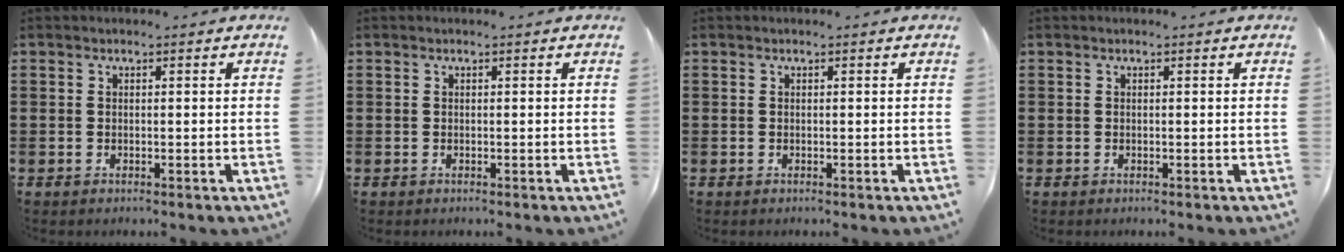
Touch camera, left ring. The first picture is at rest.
{"total": 0.0}
{"total": 0.0}
{"total": 0.0}